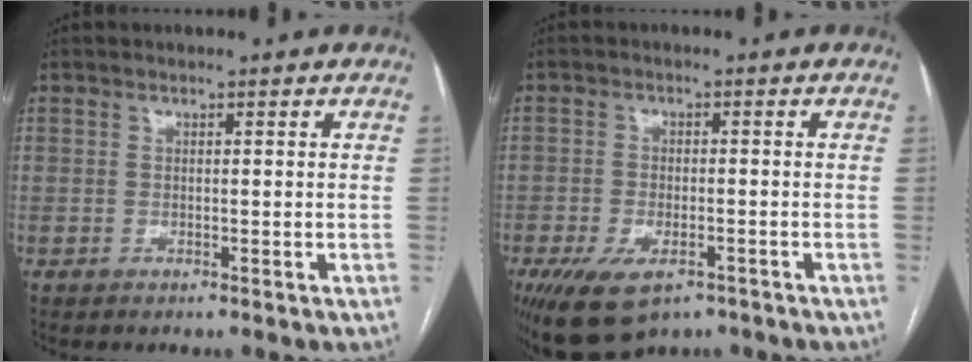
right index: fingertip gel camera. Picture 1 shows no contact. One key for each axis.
{"total": 9.0, "fx": -5.6, "fy": 4.2, "fz": 5.7, "tx": -0.102, "ty": -0.010, "tz": -0.086}